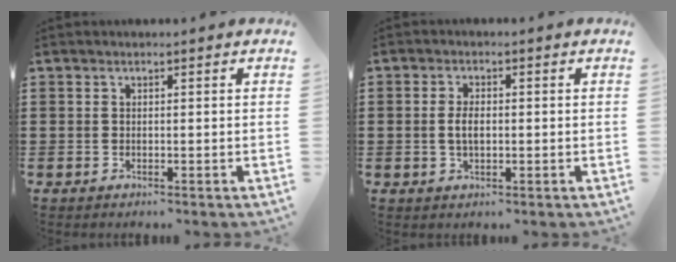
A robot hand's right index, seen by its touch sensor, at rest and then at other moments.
{"total": 2.9, "force": [-0.2, 1.4, 2.5], "torque": [-0.056, 0.002, -0.007]}